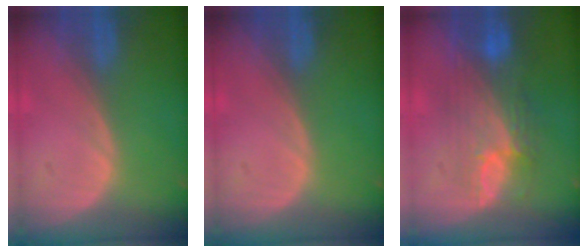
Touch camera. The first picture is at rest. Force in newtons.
{"total": 0.0}
{"total": 9.3, "press": 8.4, "slide": 4.0}